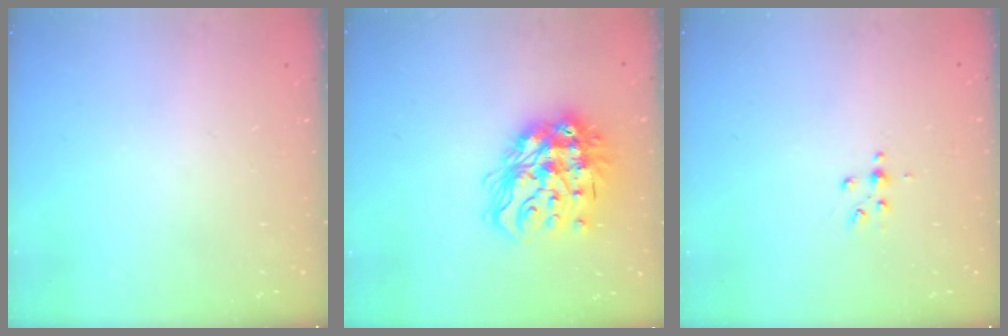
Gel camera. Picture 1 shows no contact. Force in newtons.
{"total": 19.2, "press": 19.1, "slide": 1.6}
{"total": 2.5, "press": 2.4, "slide": 0.3}